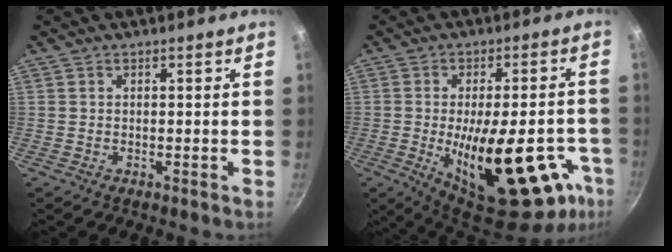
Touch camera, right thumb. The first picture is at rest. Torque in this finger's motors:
{"motor_torque": [2.63, 2.38, 2.04, -0.25, 0.50]}